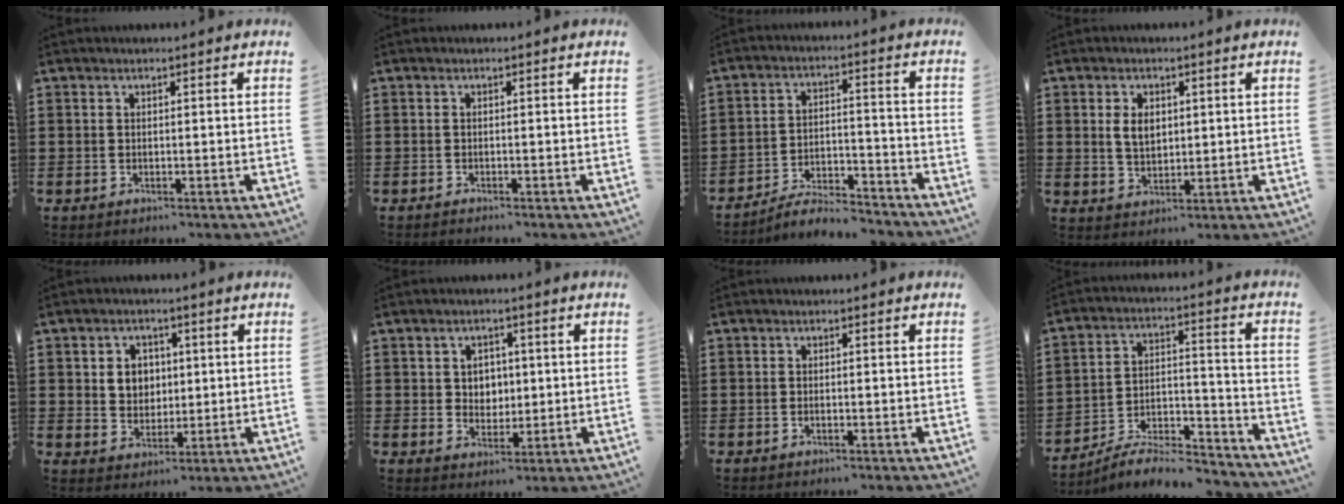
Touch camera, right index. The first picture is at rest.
{"total": 0.6, "force": [-0.5, -0.1, 0.0], "torque": [-0.002, -0.003, -0.011]}
{"total": 5.7, "force": [-5.4, 0.5, 1.6], "torque": [-0.035, 0.005, -0.106]}
{"total": 3.9, "force": [0.8, 2.4, 2.9], "torque": [-0.055, 0.007, 0.011]}
{"total": 4.4, "force": [0.9, 3.9, 1.9], "torque": [-0.045, 0.010, 0.012]}
{"total": 3.2, "force": [0.7, 2.9, 1.1], "torque": [-0.034, 0.011, 0.010]}
{"total": 0.5, "force": [-0.3, 0.0, 0.4], "torque": [-0.010, -0.005, -0.004]}
{"total": 7.7, "force": [-7.0, 1.5, 2.8], "torque": [-0.040, 0.016, -0.133]}